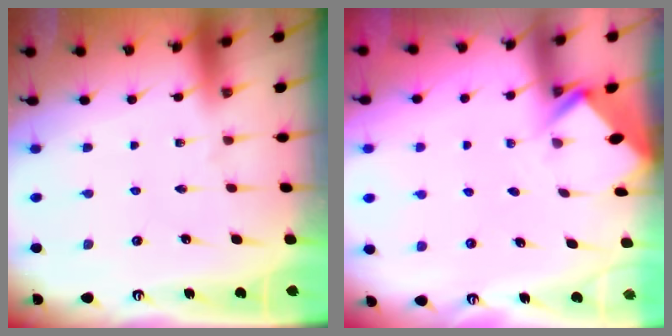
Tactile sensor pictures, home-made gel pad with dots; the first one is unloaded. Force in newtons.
{"total": 2.9, "press": 2.9, "slide": 0.2}